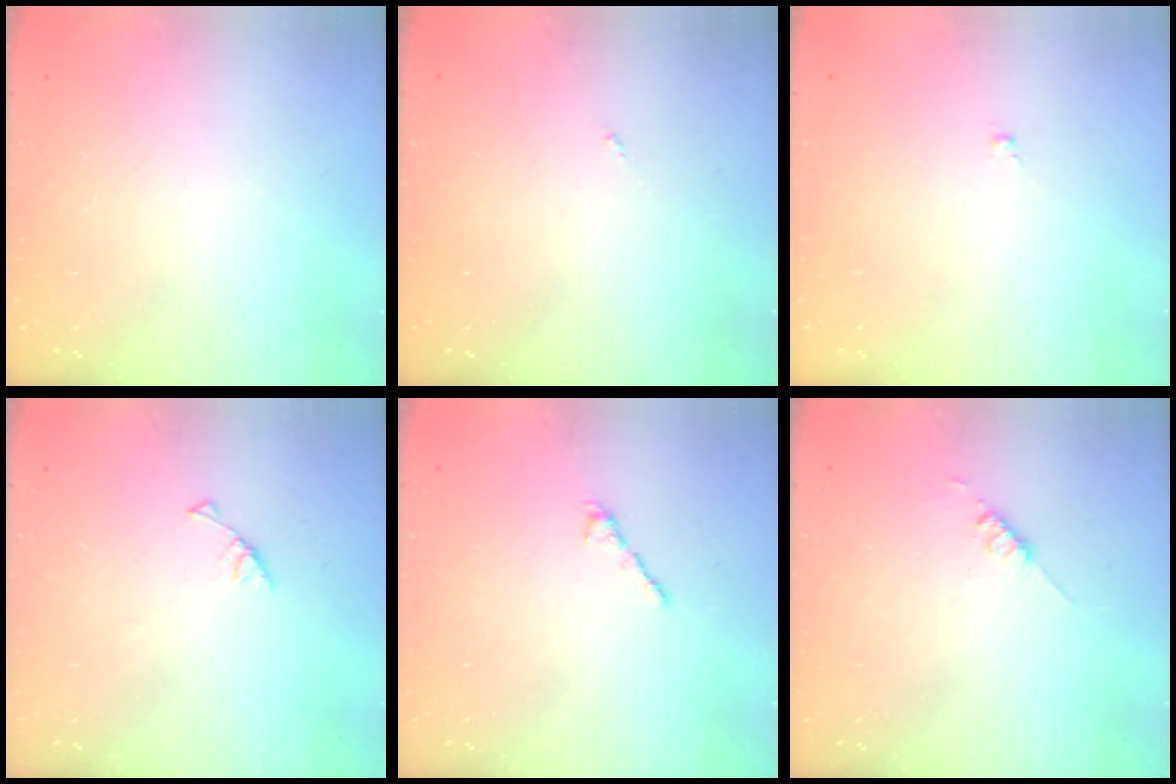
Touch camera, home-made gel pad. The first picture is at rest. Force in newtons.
{"total": 0.0}
{"total": 0.0}
{"total": 3.0, "press": 3.0, "slide": 0.3}
{"total": 2.2, "press": 2.2, "slide": 0.4}
{"total": 2.6, "press": 2.6, "slide": 0.3}